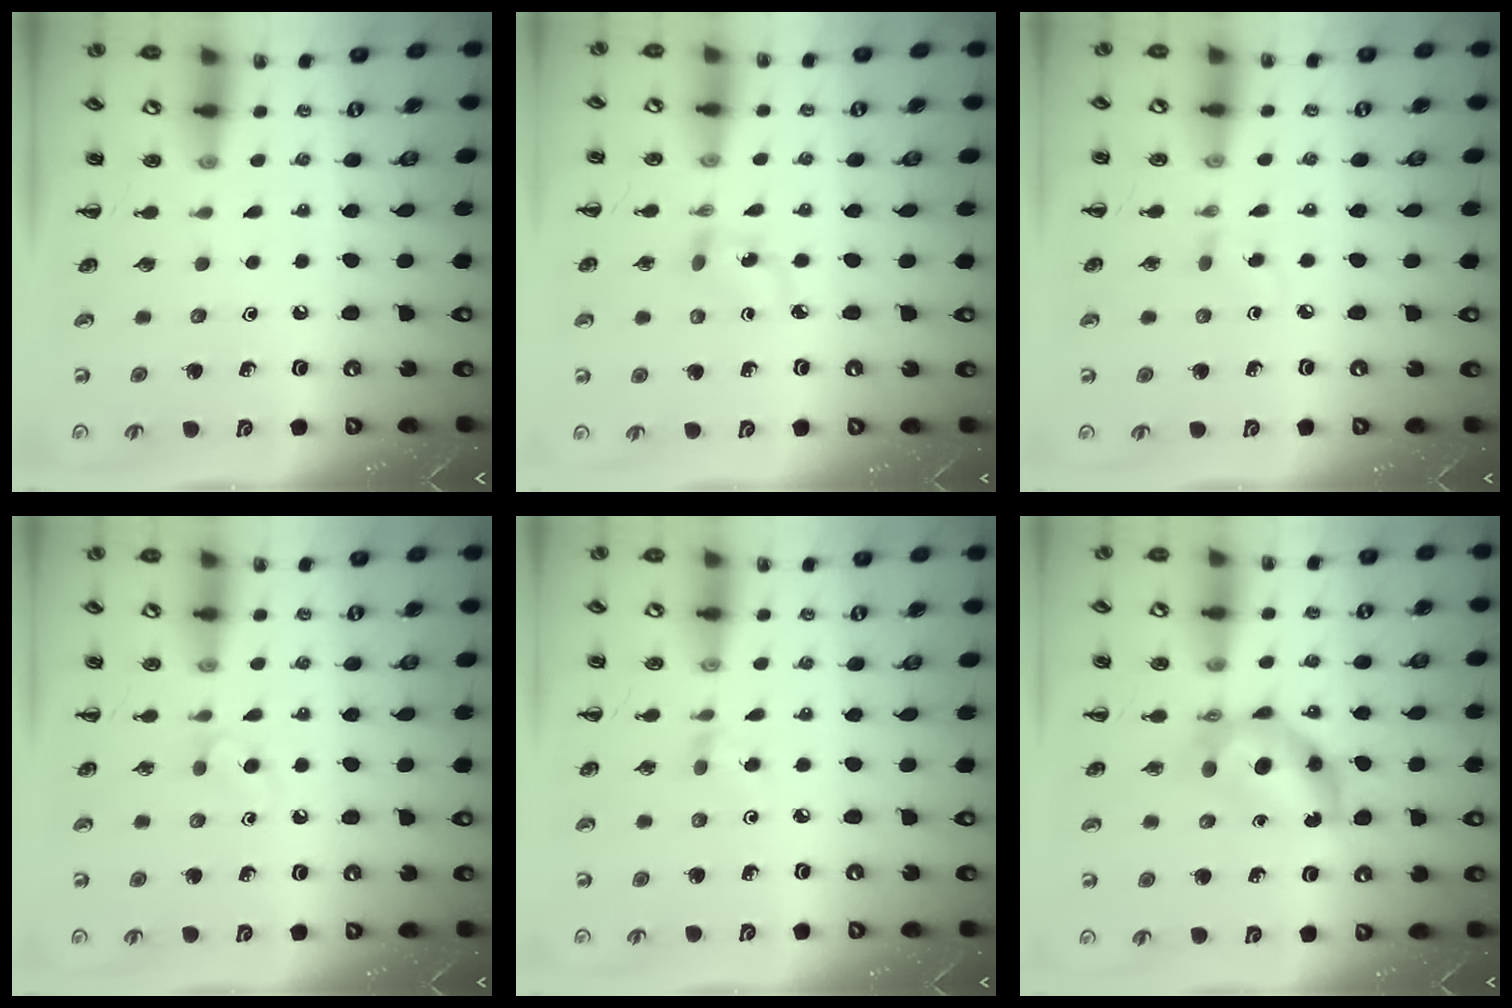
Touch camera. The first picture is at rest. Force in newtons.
{"total": 3.5, "press": 3.3, "slide": 1.0}
{"total": 3.0, "press": 2.7, "slide": 1.3}
{"total": 2.9, "press": 2.6, "slide": 1.3}
{"total": 3.4, "press": 3.2, "slide": 1.2}
{"total": 8.0, "press": 7.9, "slide": 1.2}